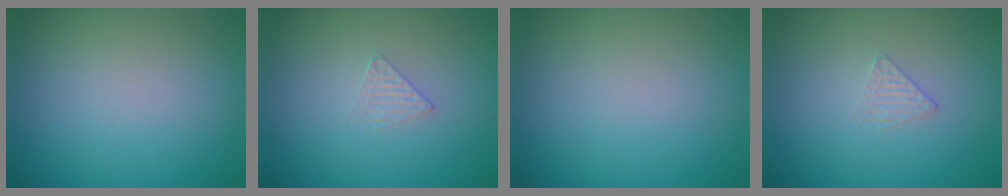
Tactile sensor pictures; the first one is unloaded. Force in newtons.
{"total": 1.0, "press": 0.3, "slide": 0.9}
{"total": 0.0}
{"total": 1.0, "press": 0.3, "slide": 0.9}